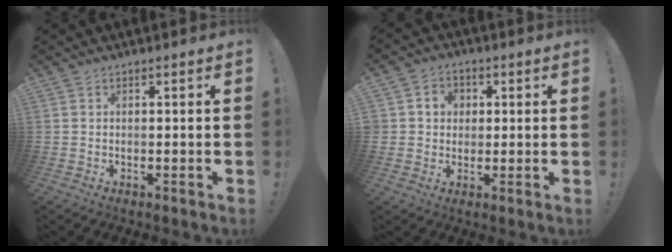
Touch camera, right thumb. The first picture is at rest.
{"total": 5.4, "force": [0.9, 5.2, 1.2], "torque": [-0.028, 0.002, 0.021]}